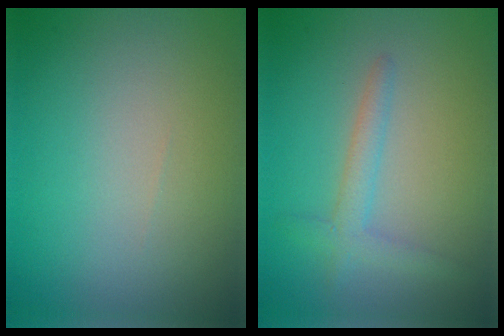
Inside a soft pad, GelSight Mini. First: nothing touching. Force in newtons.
{"total": 2.1, "press": 2.1, "slide": 0.1}